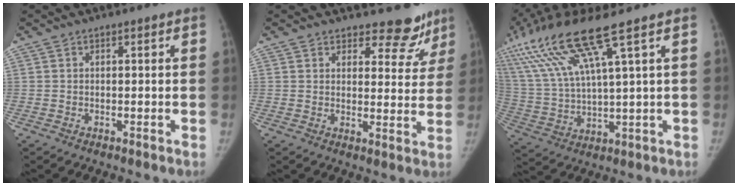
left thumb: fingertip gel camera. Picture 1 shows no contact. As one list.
[{"total": 8.8, "force": [7.5, 4.3, 1.5], "torque": [0.031, -0.052, 0.084]}, {"total": 16.6, "force": [9.2, 1.4, 13.8], "torque": [-0.303, -0.022, 0.182]}]